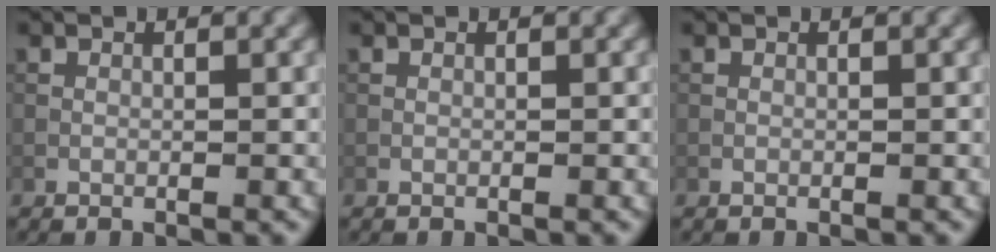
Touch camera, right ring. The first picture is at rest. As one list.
[{"total": 0.0}, {"total": 0.0}]